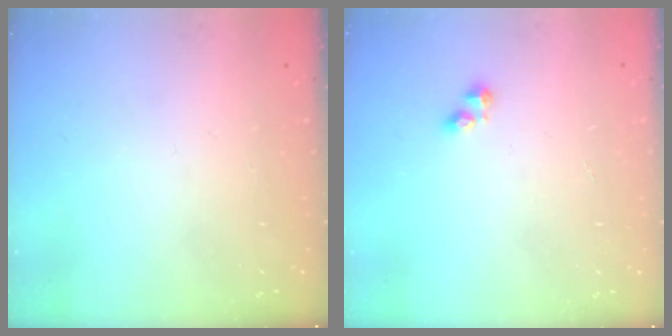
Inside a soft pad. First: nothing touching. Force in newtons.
{"total": 2.9, "press": 2.9, "slide": 0.4}